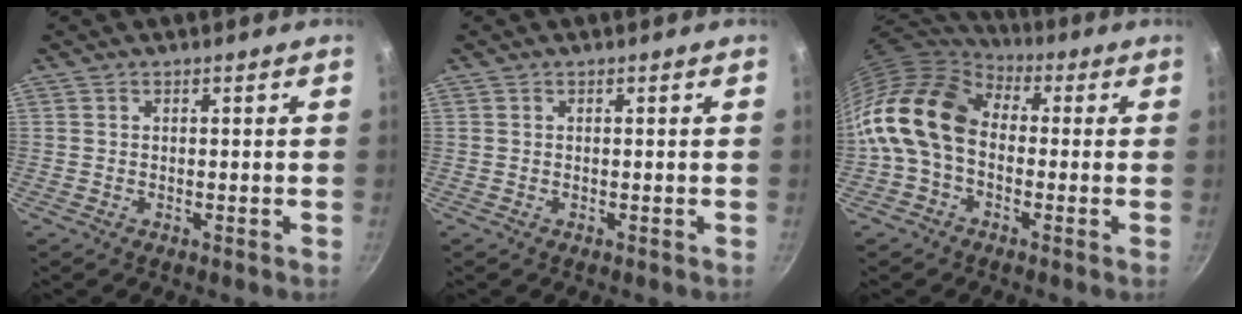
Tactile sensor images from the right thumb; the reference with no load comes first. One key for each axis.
{"total": 0.0}
{"total": 17.0, "fx": -0.4, "fy": 12.2, "fz": 11.8, "tx": -0.219, "ty": 0.035, "tz": -0.027}